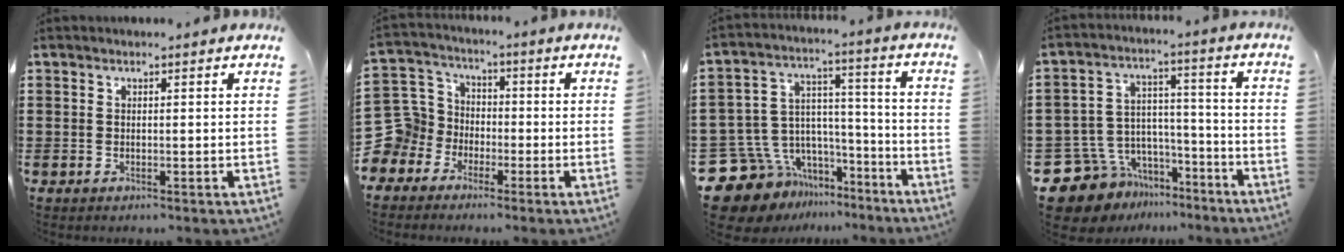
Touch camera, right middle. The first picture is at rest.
{"total": 8.8, "force": [-2.3, 8.4, 1.6], "torque": [-0.095, 0.005, -0.049]}
{"total": 10.4, "force": [-7.9, 6.7, 1.4], "torque": [-0.068, 0.006, -0.147]}
{"total": 9.6, "force": [-8.0, 5.3, 0.9], "torque": [-0.053, 0.005, -0.153]}